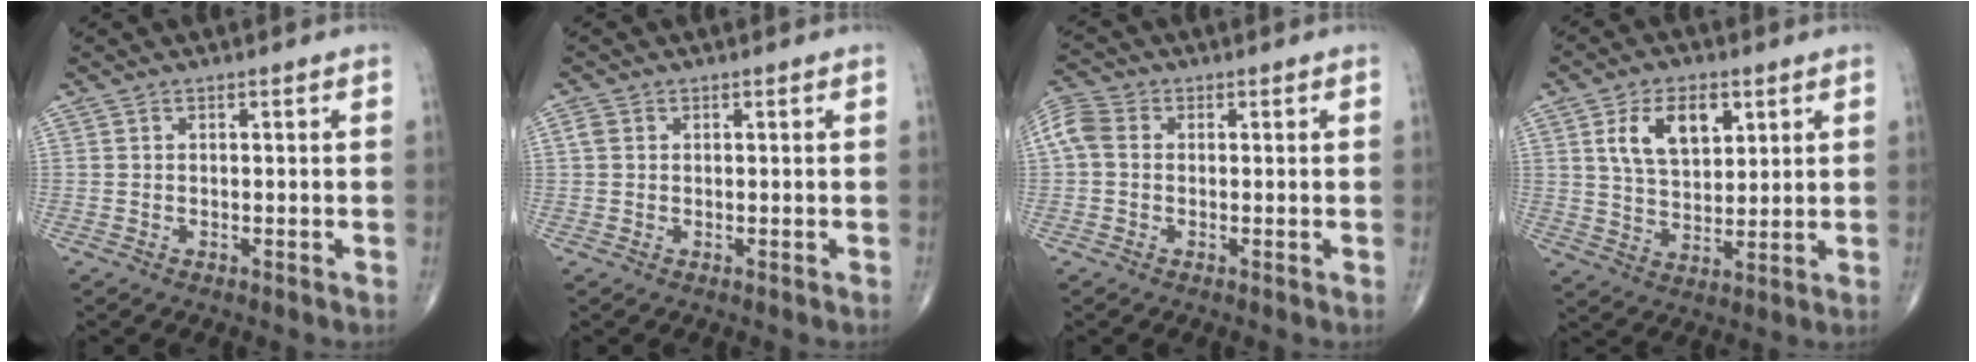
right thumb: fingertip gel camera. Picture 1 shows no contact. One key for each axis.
{"total": 1.4, "fx": 0.3, "fy": 1.2, "fz": 0.8, "tx": -0.018, "ty": 0.005, "tz": 0.007}
{"total": 5.8, "fx": 0.3, "fy": 4.5, "fz": 3.7, "tx": -0.088, "ty": 0.019, "tz": -0.001}
{"total": 10.6, "fx": 4.2, "fy": 6.1, "fz": 7.5, "tx": -0.110, "ty": -0.015, "tz": 0.079}